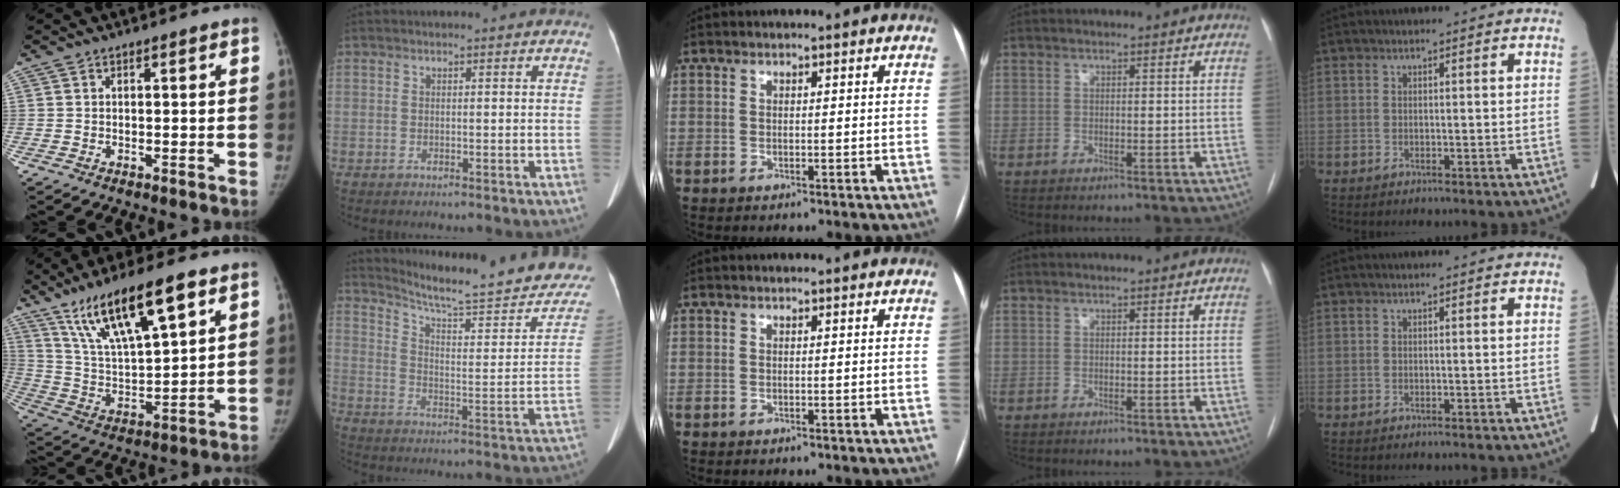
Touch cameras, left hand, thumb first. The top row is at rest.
{"thumb": {"total": 18.5, "force": [10.8, 5.1, 14.1], "torque": [-0.232, -0.034, 0.205]}, "index": {"total": 24.5, "force": [21.7, 2.4, 11.3], "torque": [-0.165, -0.066, 0.280]}}